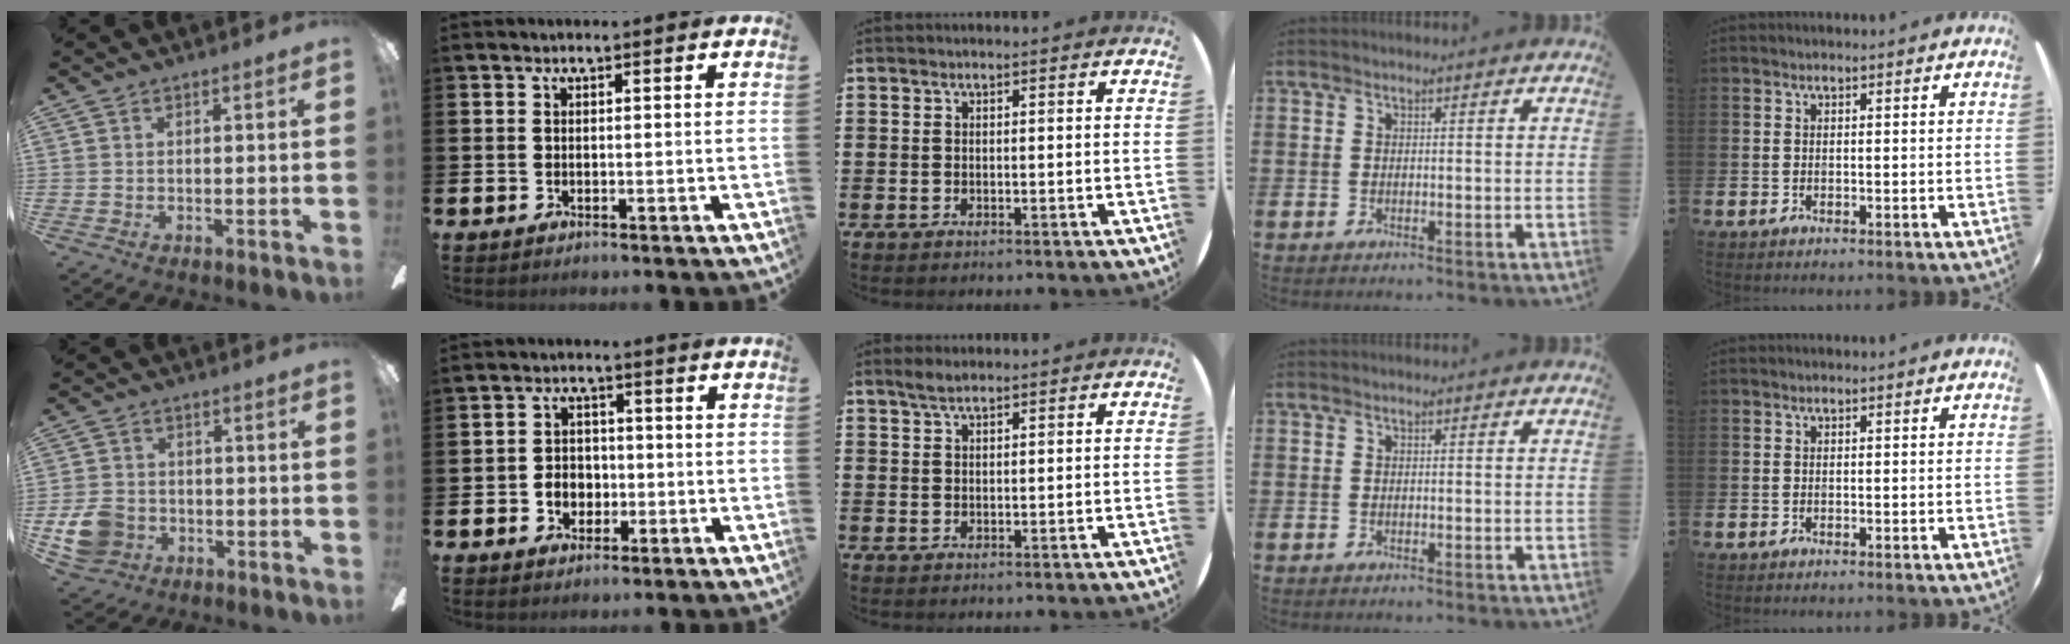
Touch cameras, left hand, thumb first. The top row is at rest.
{"thumb": {"total": 8.5, "force": [-2.8, 7.0, 3.8], "torque": [-0.086, 0.025, -0.050]}, "index": {"total": 3.3, "force": [-0.8, 2.9, 1.5], "torque": [-0.018, -0.001, -0.024]}, "middle": {"total": 1.7, "force": [1.4, 0.4, 0.9], "torque": [-0.019, 0.003, 0.026]}}